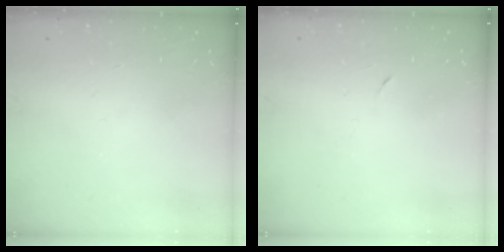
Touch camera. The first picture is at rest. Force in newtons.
{"total": 3.3, "press": 3.0, "slide": 1.4}